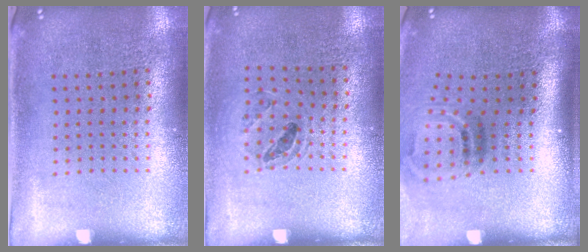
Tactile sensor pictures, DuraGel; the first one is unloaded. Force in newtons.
{"total": 0.9, "press": 0.9, "slide": 0.1}
{"total": 2.1, "press": 1.3, "slide": 1.7}